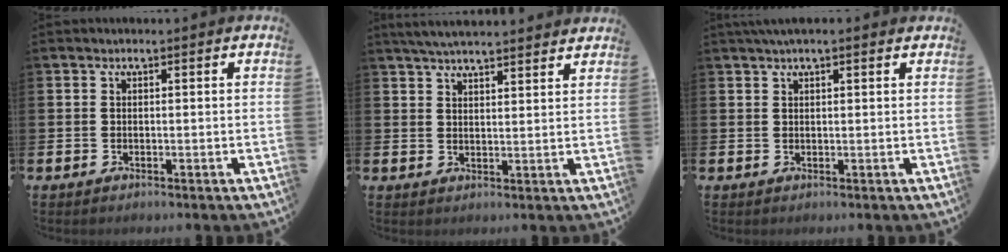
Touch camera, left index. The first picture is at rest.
{"total": 4.6, "force": [4.5, 0.2, 1.0], "torque": [-0.029, -0.017, 0.082]}
{"total": 1.9, "force": [1.7, 0.2, 0.9], "torque": [-0.014, 0.000, 0.028]}